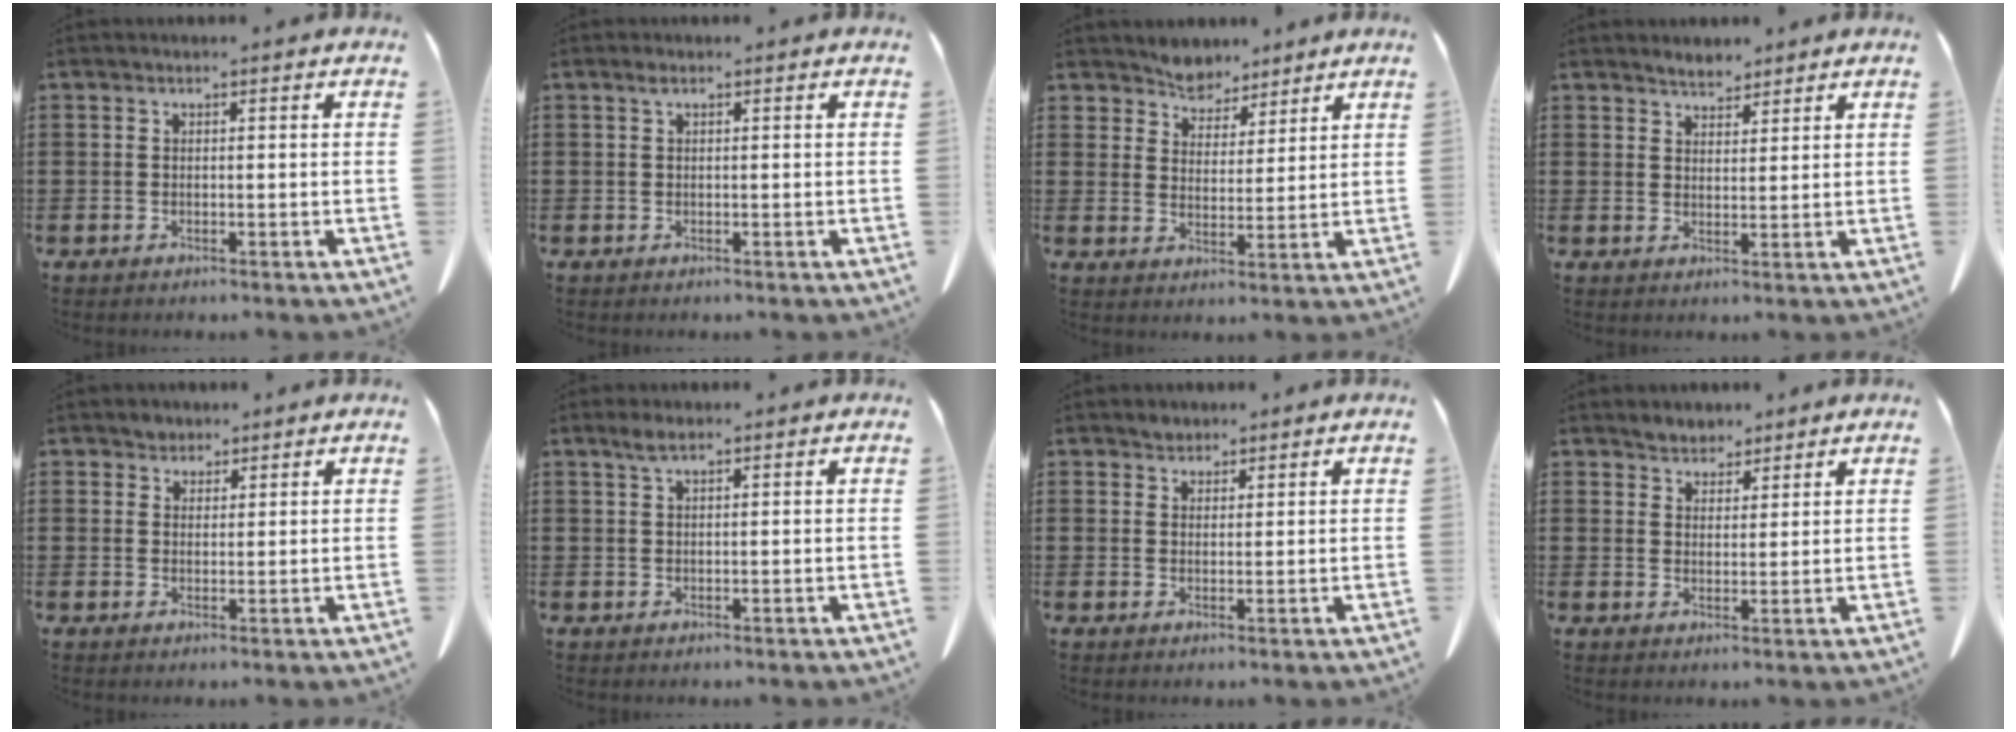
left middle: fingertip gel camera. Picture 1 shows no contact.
{"total": 0.7, "force": [0.3, 0.2, 0.6], "torque": [-0.015, 0.001, 0.007]}
{"total": 5.0, "force": [4.7, 1.8, -0.5], "torque": [-0.017, -0.023, 0.088]}
{"total": 2.7, "force": [2.6, 0.6, 0.2], "torque": [-0.010, -0.003, 0.051]}
{"total": 2.0, "force": [1.8, 0.9, 0.0], "torque": [-0.007, 0.004, 0.037]}
{"total": 2.0, "force": [1.2, 0.3, 1.5], "torque": [-0.034, 0.000, 0.023]}
{"total": 1.6, "force": [1.5, 0.6, -0.1], "torque": [-0.004, 0.002, 0.031]}
{"total": 3.0, "force": [2.8, 1.1, 0.0], "torque": [-0.009, 0.000, 0.055]}